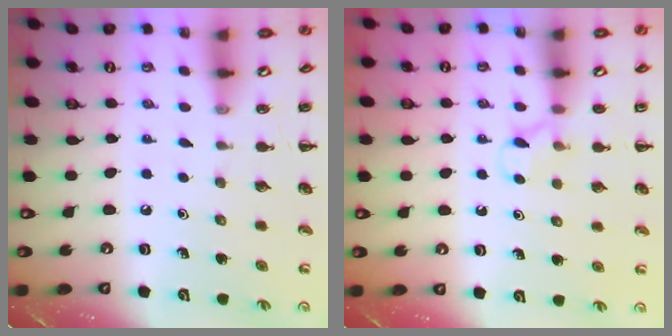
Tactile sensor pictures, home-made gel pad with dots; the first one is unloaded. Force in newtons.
{"total": 5.0, "press": 4.8, "slide": 1.6}